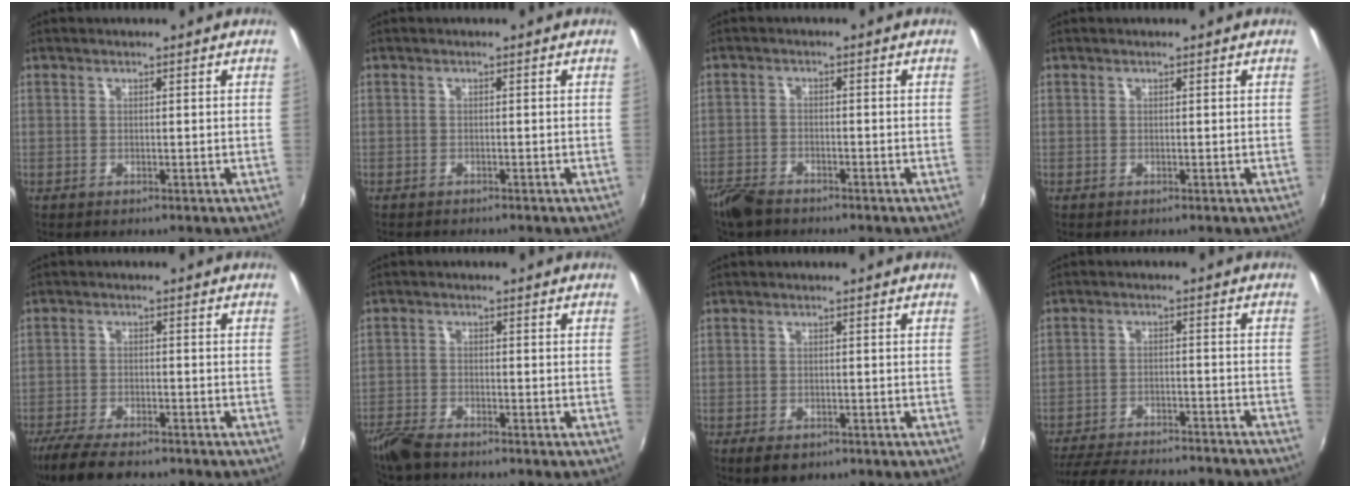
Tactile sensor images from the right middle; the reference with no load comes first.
{"total": 1.4, "force": [-1.4, 0.2, 0.3], "torque": [-0.010, -0.009, -0.023]}
{"total": 5.6, "force": [-4.7, 2.2, 2.1], "torque": [-0.063, -0.013, -0.092]}
{"total": 0.0}
{"total": 10.6, "force": [-8.6, 2.9, 5.5], "torque": [-0.132, -0.034, -0.149]}
{"total": 5.5, "force": [-4.8, 1.5, 2.3], "torque": [-0.064, -0.018, -0.096]}
{"total": 3.5, "force": [-2.1, 1.9, 2.0], "torque": [-0.044, -0.013, -0.034]}
{"total": 22.4, "force": [-20.0, 4.2, 9.1], "torque": [-0.181, -0.017, -0.271]}